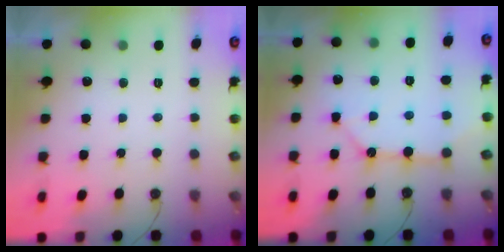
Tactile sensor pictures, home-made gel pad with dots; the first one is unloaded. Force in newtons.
{"total": 11.4, "press": 11.4, "slide": 0.9}